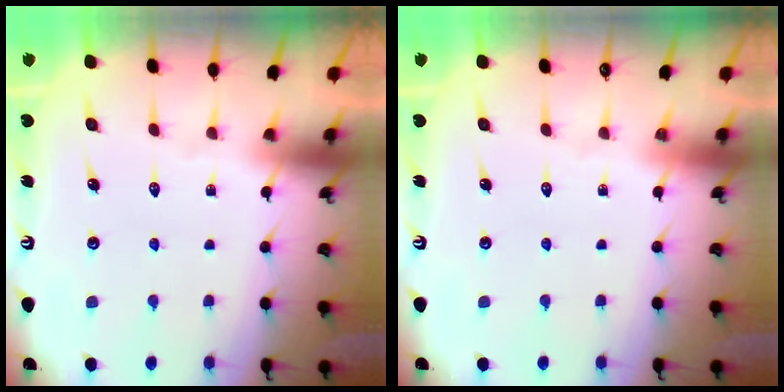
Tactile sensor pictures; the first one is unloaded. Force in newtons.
{"total": 0.0}